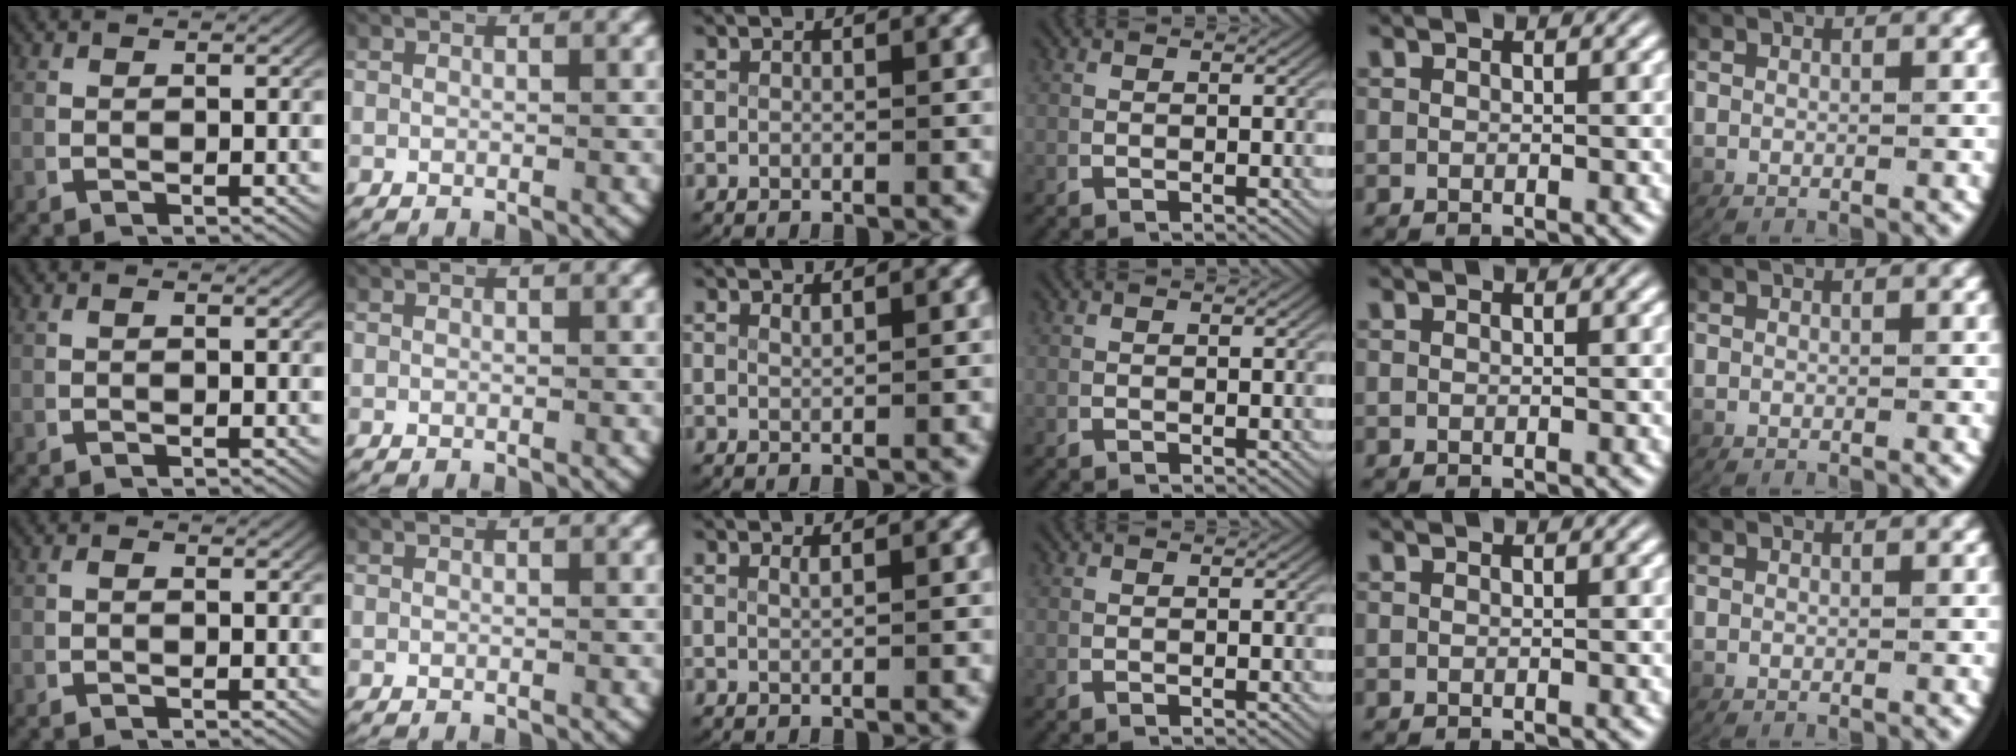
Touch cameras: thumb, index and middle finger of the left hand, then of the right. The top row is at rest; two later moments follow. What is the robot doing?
{"motion": "lift_and_place", "object": "paper"}